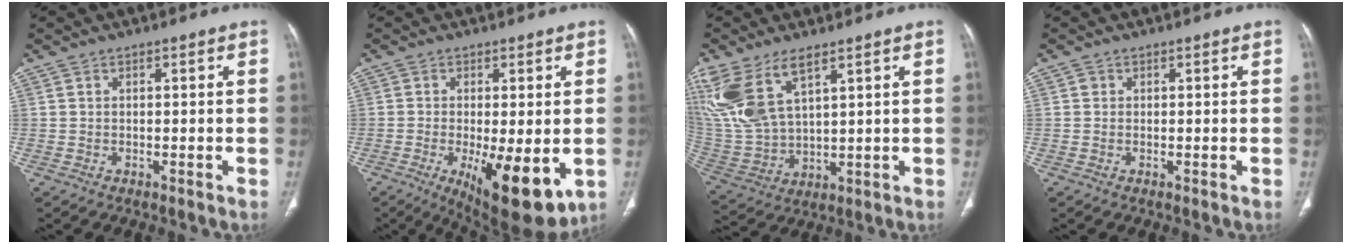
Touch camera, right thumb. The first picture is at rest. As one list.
[{"total": 13.7, "force": [-3.8, 4.7, 12.4], "torque": [-0.176, -0.025, -0.043]}, {"total": 15.5, "force": [8.2, 7.1, 11.2], "torque": [-0.253, -0.024, 0.183]}, {"total": 0.6, "force": [0.1, 0.6, 0.2], "torque": [0.001, 0.003, 0.003]}]